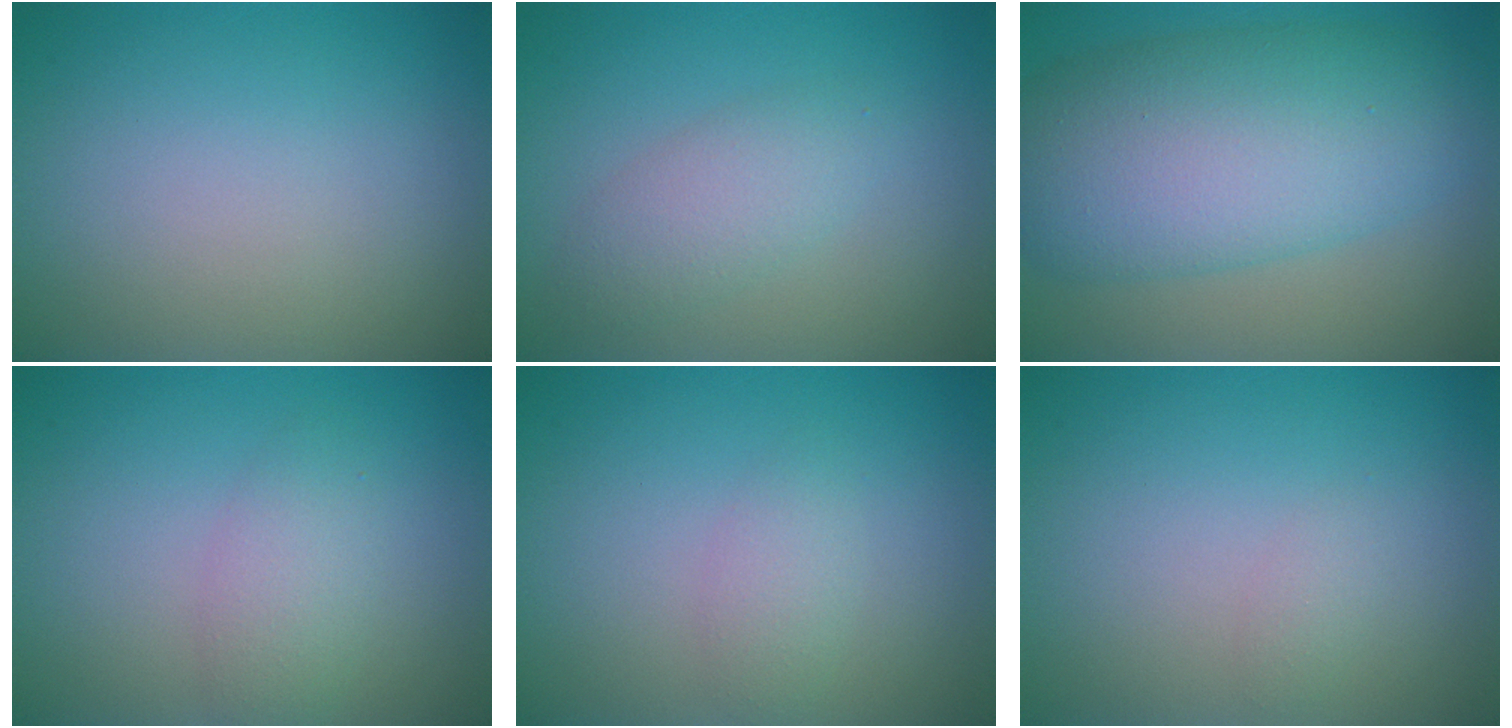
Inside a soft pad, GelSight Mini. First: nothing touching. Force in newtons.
{"total": 2.8, "press": 2.8, "slide": 0.1}
{"total": 10.8, "press": 10.8, "slide": 0.4}
{"total": 2.4, "press": 2.4, "slide": 0.1}
{"total": 1.5, "press": 1.5, "slide": 0.0}
{"total": 0.8, "press": 0.8, "slide": 0.0}